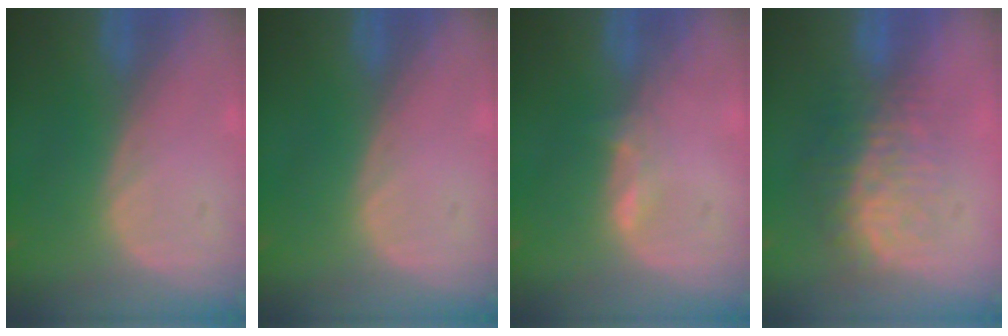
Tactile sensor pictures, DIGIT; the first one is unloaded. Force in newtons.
{"total": 0.0}
{"total": 1.7, "press": 1.7, "slide": 0.6}
{"total": 8.5, "press": 7.4, "slide": 4.3}